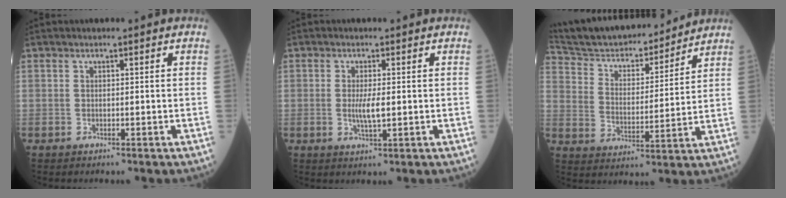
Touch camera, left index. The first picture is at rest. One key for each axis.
{"total": 3.0, "fx": -0.5, "fy": 0.5, "fz": 3.0, "tx": -0.063, "ty": -0.010, "tz": -0.006}
{"total": 19.0, "fx": 17.5, "fy": 3.7, "fz": 6.4, "tx": -0.111, "ty": 0.006, "tz": 0.281}